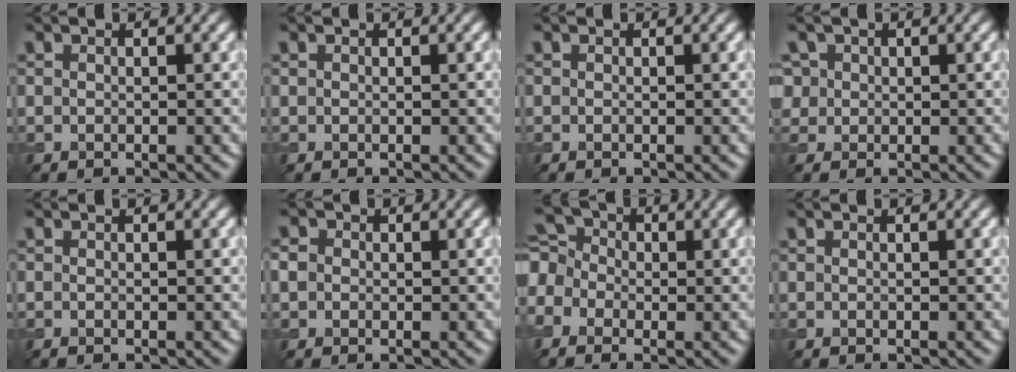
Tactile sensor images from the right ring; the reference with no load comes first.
{"total": 0.0}
{"total": 0.0}
{"total": 3.6, "force": [1.5, 3.0, 1.4], "torque": [-0.036, 0.012, 0.020]}
{"total": 0.0}
{"total": 1.6, "force": [0.1, 1.5, 0.5], "torque": [-0.012, 0.003, -0.006]}
{"total": 5.3, "force": [-1.3, 4.4, 2.6], "torque": [-0.077, 0.022, -0.040]}
{"total": 0.0}